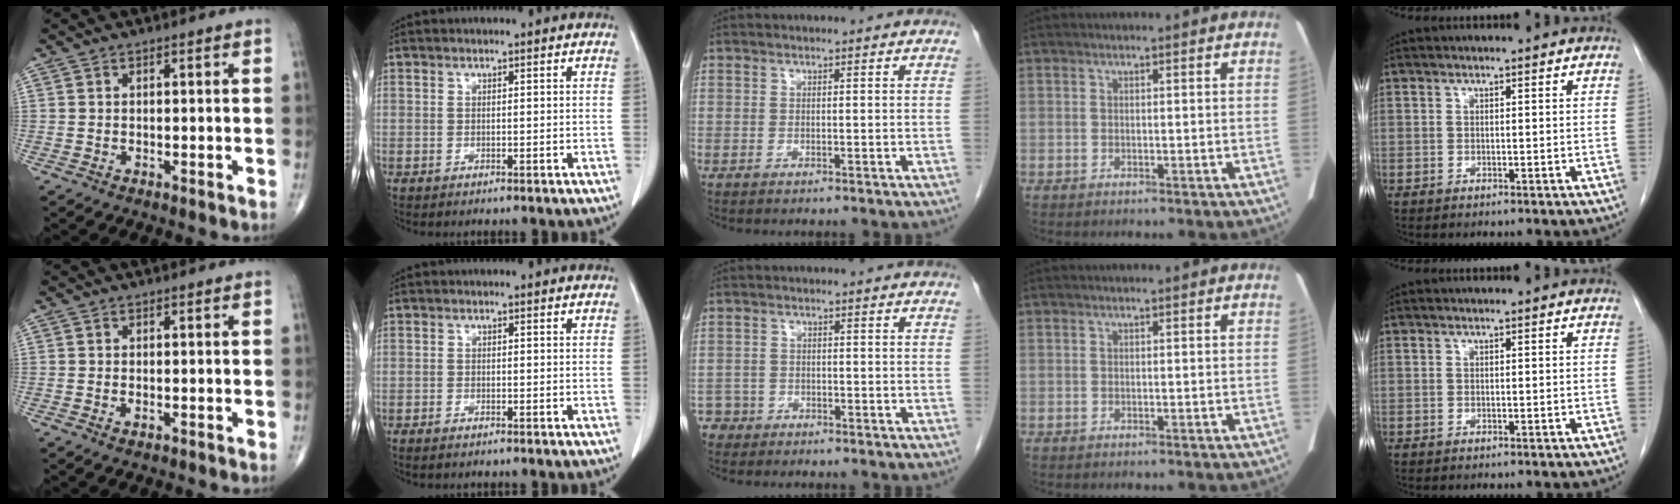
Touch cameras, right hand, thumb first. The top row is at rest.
{"thumb": {"total": 1.0, "force": [-0.4, 0.5, 0.8], "torque": [-0.015, 0.000, -0.006]}, "index": {"total": 1.4, "force": [-0.8, 0.7, 0.9], "torque": [-0.019, 0.000, -0.012]}, "middle": {"total": 2.2, "force": [-1.6, 1.4, -0.6], "torque": [0.011, 0.009, -0.031]}}